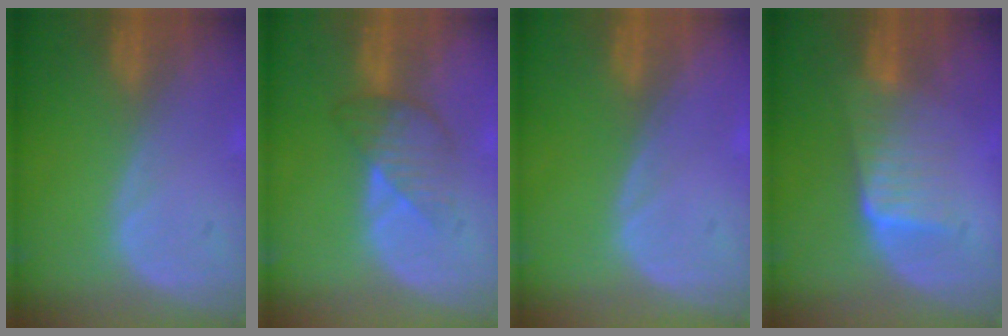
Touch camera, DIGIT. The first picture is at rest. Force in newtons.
{"total": 4.3, "press": 4.3, "slide": 0.2}
{"total": 0.0}
{"total": 6.1, "press": 5.5, "slide": 2.6}